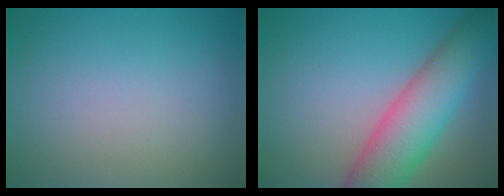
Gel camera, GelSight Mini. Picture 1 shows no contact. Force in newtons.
{"total": 8.2, "press": 8.2, "slide": 0.2}